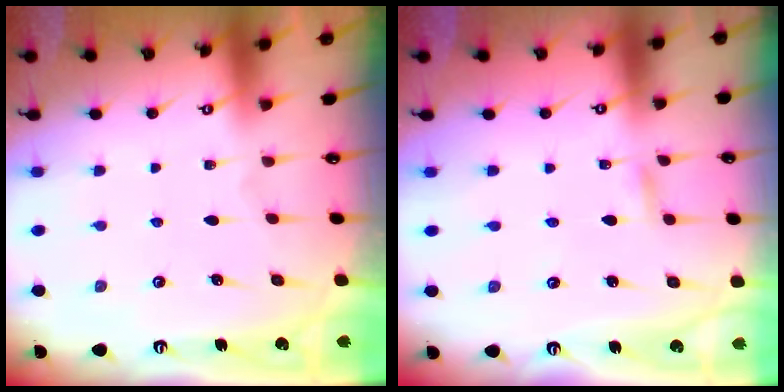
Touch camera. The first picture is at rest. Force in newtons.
{"total": 1.4, "press": 1.4, "slide": 0.0}